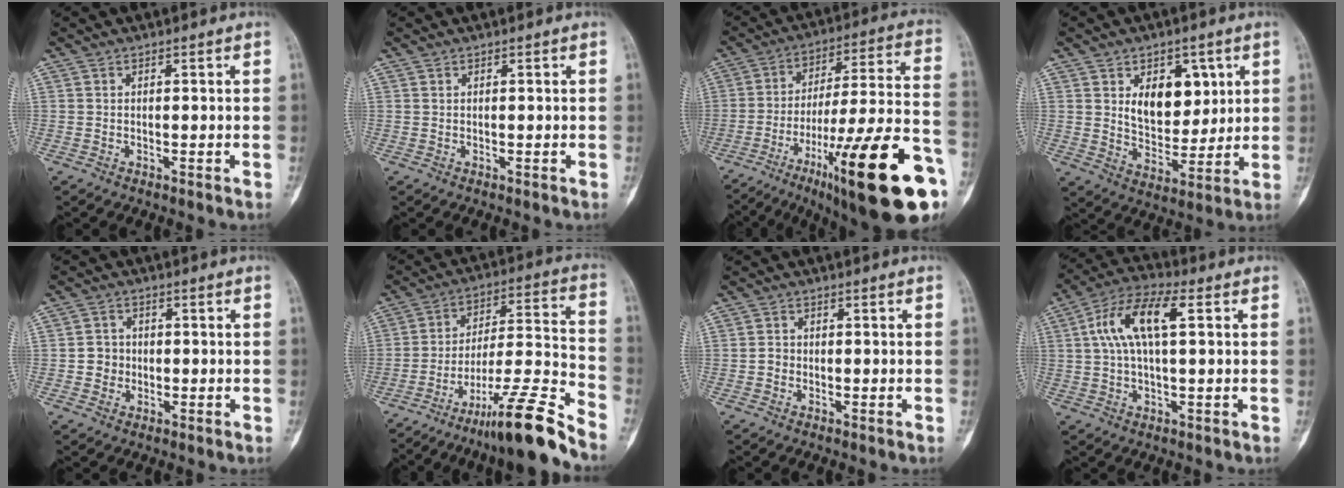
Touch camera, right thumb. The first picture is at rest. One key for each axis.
{"total": 0.0}
{"total": 29.2, "fx": -13.9, "fy": 5.4, "fz": 25.2, "tx": -0.331, "ty": 0.053, "tz": -0.208}
{"total": 11.0, "fx": 3.7, "fy": 7.2, "fz": 7.5, "tx": -0.072, "ty": -0.028, "tz": 0.069}
{"total": 3.4, "fx": -0.4, "fy": 3.3, "fz": 1.0, "tx": 0.006, "ty": 0.008, "tz": -0.012}
{"total": 18.0, "fx": -13.9, "fy": 0.5, "fz": 11.5, "tx": -0.193, "ty": 0.092, "tz": -0.229}
{"total": 1.4, "fx": -0.4, "fy": 1.3, "fz": 0.5, "tx": -0.003, "ty": 0.006, "tz": -0.010}
{"total": 11.7, "fx": 2.7, "fy": 4.6, "fz": 10.4, "tx": -0.210, "ty": 0.030, "tz": 0.045}